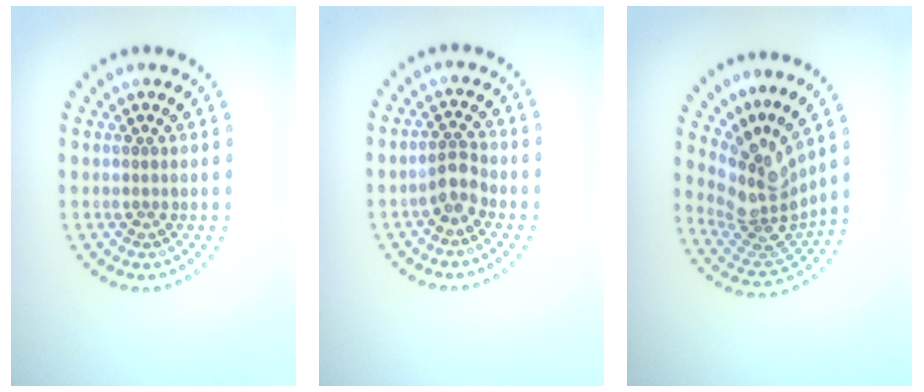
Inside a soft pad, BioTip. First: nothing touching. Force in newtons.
{"total": 2.0, "press": 1.6, "slide": 1.1}
{"total": 4.4, "press": 3.1, "slide": 3.1}